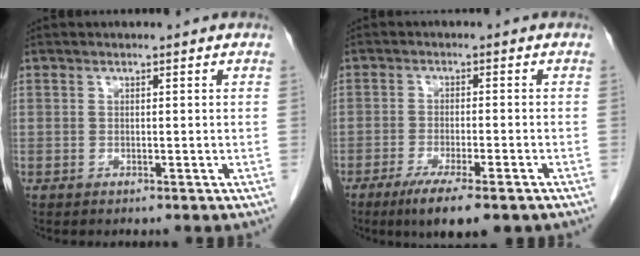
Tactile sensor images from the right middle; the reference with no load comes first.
{"total": 12.3, "force": [-9.9, -0.6, 7.2], "torque": [-0.099, -0.038, -0.154]}